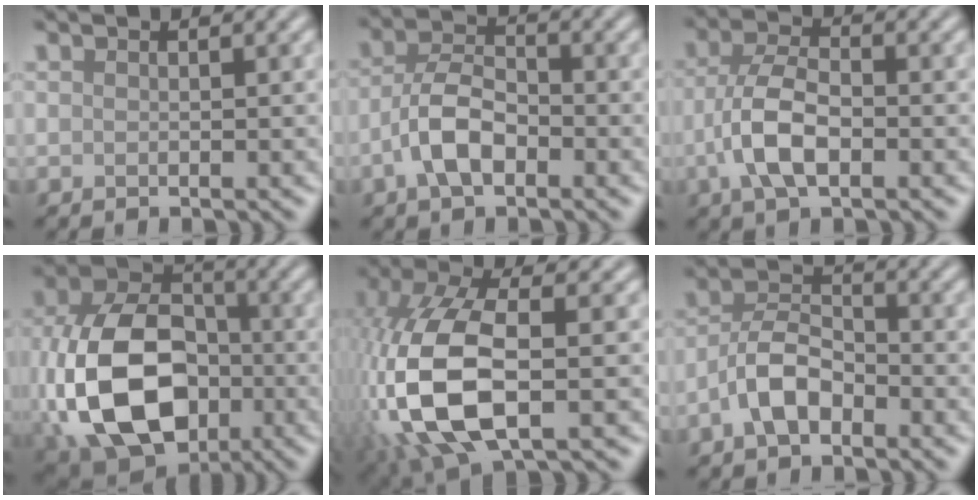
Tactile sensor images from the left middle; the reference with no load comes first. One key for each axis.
{"total": 4.7, "fx": -1.9, "fy": 2.5, "fz": 3.4, "tx": -0.064, "ty": 0.010, "tz": -0.044}
{"total": 5.1, "fx": -1.4, "fy": 2.6, "fz": 4.2, "tx": -0.086, "ty": 0.005, "tz": -0.034}
{"total": 14.9, "fx": -2.6, "fy": 10.6, "fz": 10.1, "tx": -0.219, "ty": -0.019, "tz": -0.054}
{"total": 12.3, "fx": -2.0, "fy": 6.0, "fz": 10.5, "tx": -0.253, "ty": 0.000, "tz": -0.043}
{"total": 4.4, "fx": -2.3, "fy": 2.3, "fz": 3.0, "tx": -0.052, "ty": 0.015, "tz": -0.051}